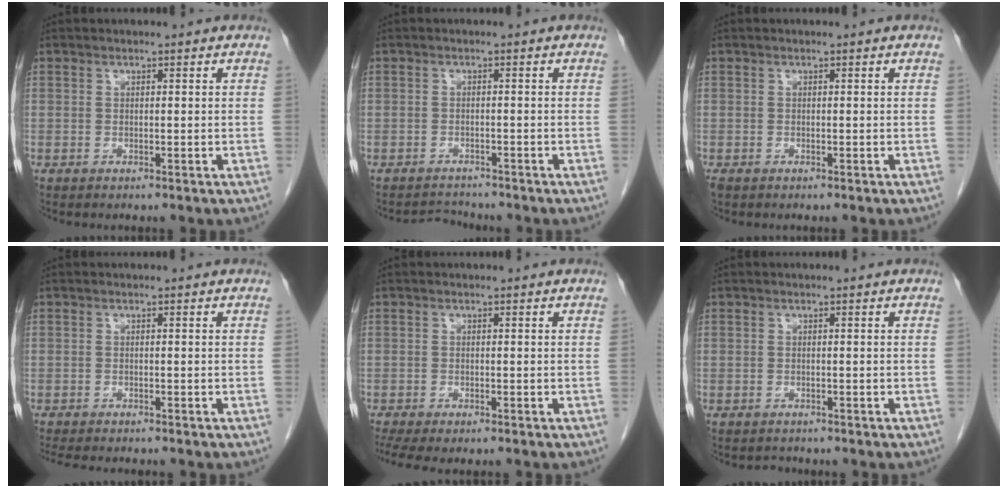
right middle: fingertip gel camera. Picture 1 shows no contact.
{"total": 2.2, "force": [-2.1, 0.2, -0.7], "torque": [0.006, -0.014, -0.033]}
{"total": 1.0, "force": [-0.7, 0.5, 0.5], "torque": [-0.012, -0.002, -0.009]}
{"total": 6.6, "force": [-5.8, 1.1, 2.8], "torque": [-0.042, -0.013, -0.088]}
{"total": 6.7, "force": [-5.4, 1.7, 3.5], "torque": [-0.060, -0.008, -0.084]}
{"total": 1.2, "force": [-1.1, 0.4, -0.2], "torque": [-0.003, -0.005, -0.016]}